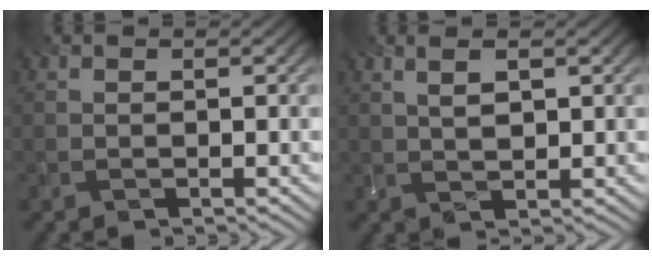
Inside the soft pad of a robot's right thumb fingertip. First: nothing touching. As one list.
[{"total": 2.7, "force": [1.1, 0.7, 2.3], "torque": [-0.051, -0.002, 0.026]}]